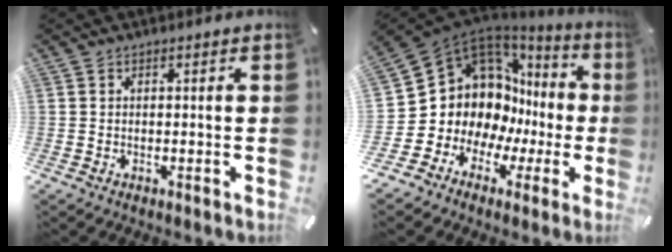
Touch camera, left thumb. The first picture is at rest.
{"total": 12.9, "force": [3.0, 11.5, 5.1], "torque": [-0.109, -0.061, 0.075]}